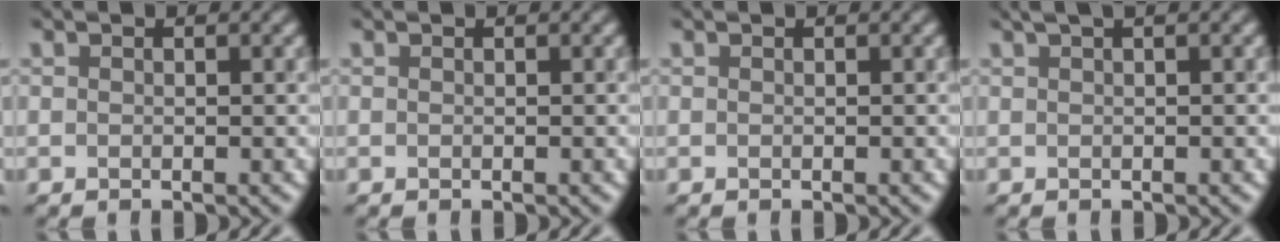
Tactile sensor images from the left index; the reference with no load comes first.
{"total": 0.0}
{"total": 0.0}
{"total": 2.1, "force": [1.1, 0.5, 1.7], "torque": [-0.024, 0.004, 0.007]}